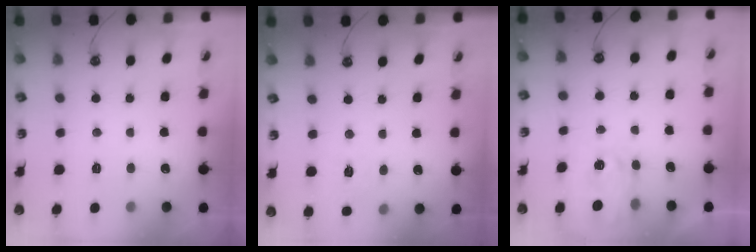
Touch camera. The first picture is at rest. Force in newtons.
{"total": 6.5, "press": 6.5, "slide": 0.7}
{"total": 3.4, "press": 3.4, "slide": 0.5}